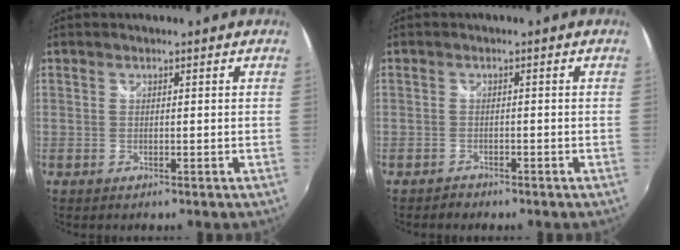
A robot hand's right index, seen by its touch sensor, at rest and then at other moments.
{"total": 1.6, "force": [-1.3, 0.8, 0.0], "torque": [-0.005, 0.001, -0.023]}